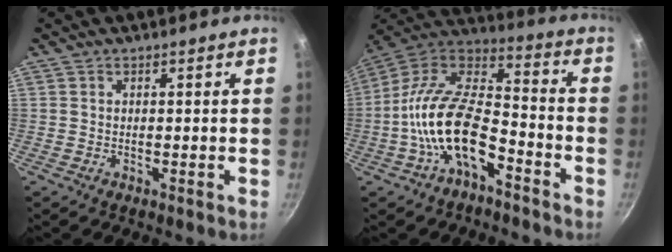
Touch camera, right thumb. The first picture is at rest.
{"total": 17.7, "force": [-7.2, 8.7, 13.6], "torque": [-0.239, 0.066, -0.151]}